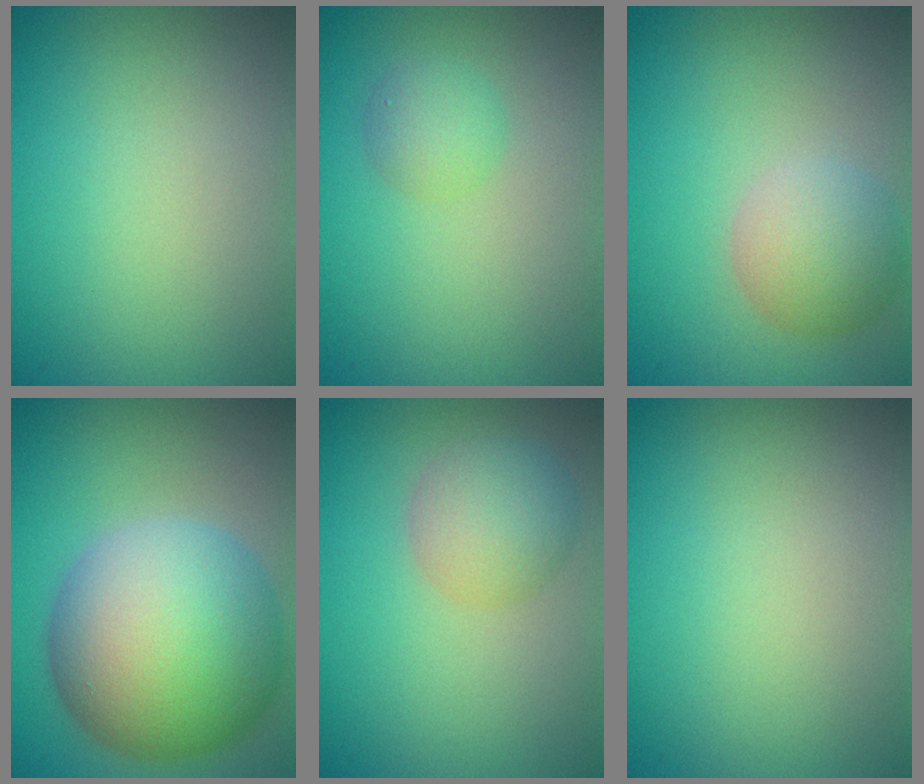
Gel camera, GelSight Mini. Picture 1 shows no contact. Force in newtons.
{"total": 1.7, "press": 1.7, "slide": 0.1}
{"total": 3.9, "press": 3.9, "slide": 0.2}
{"total": 13.0, "press": 13.0, "slide": 0.4}
{"total": 3.4, "press": 3.4, "slide": 0.1}
{"total": 0.0}